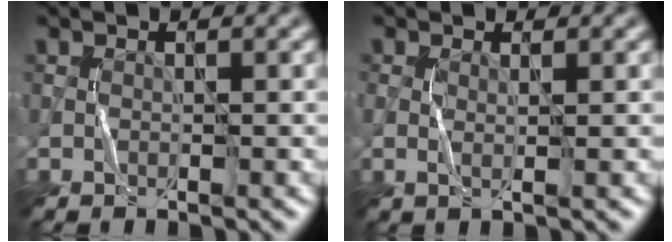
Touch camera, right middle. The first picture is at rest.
{"total": 1.1, "force": [0.3, 0.2, 1.0], "torque": [-0.021, -0.001, 0.004]}